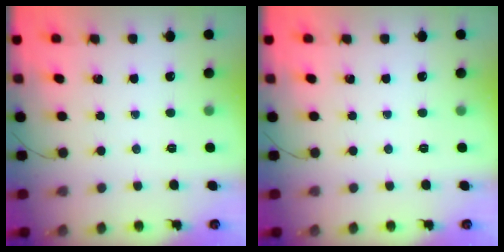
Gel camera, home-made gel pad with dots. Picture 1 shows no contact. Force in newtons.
{"total": 0.0}